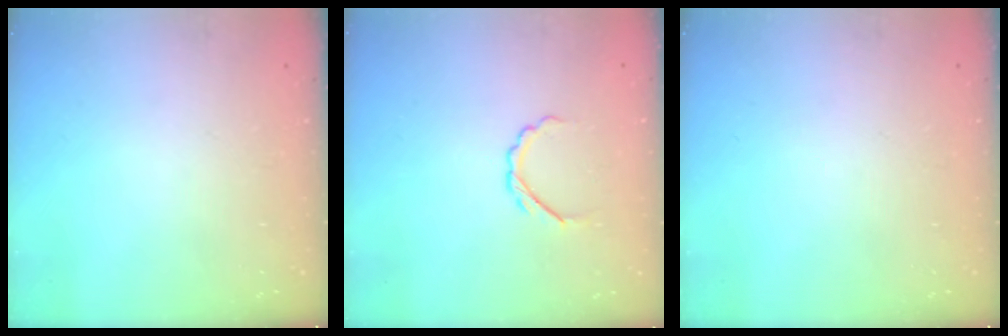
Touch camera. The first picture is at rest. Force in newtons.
{"total": 4.5, "press": 4.4, "slide": 0.8}
{"total": 0.0}